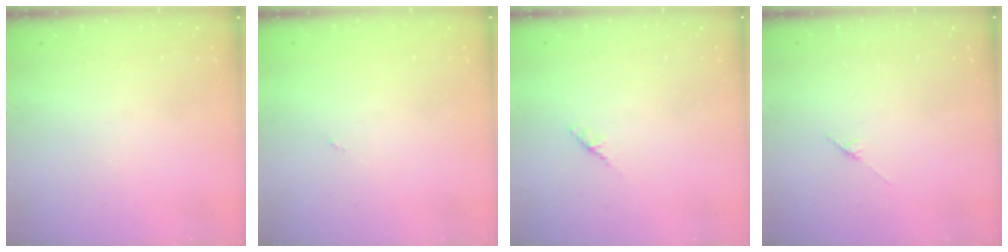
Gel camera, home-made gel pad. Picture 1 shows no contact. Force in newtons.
{"total": 0.0}
{"total": 1.8, "press": 1.7, "slide": 0.6}
{"total": 2.8, "press": 2.8, "slide": 0.4}